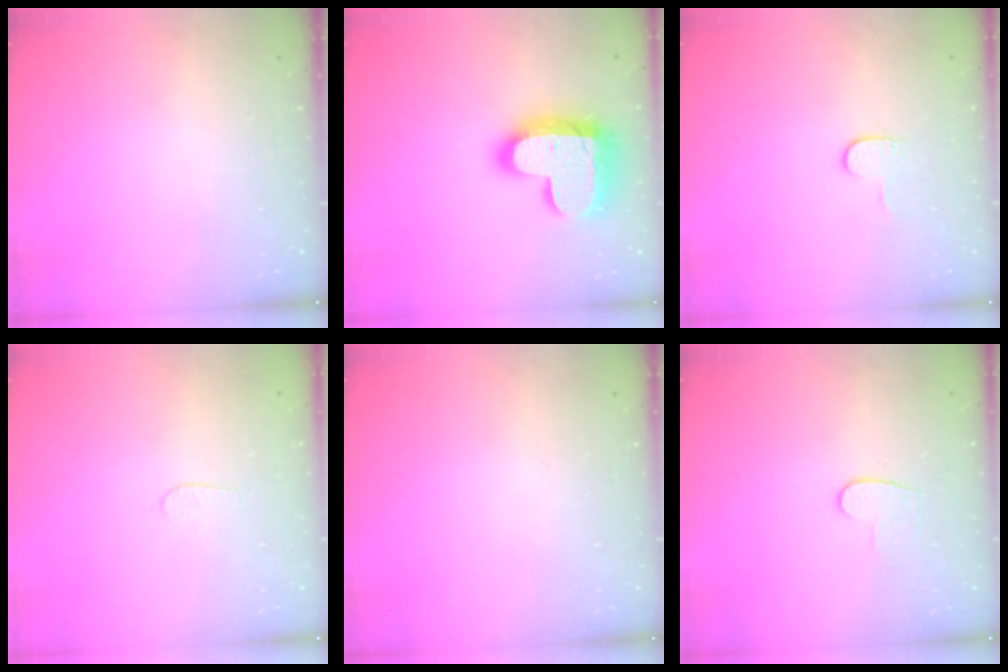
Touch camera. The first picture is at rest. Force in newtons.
{"total": 23.7, "press": 23.7, "slide": 1.6}
{"total": 3.4, "press": 3.4, "slide": 0.4}
{"total": 2.8, "press": 2.8, "slide": 0.3}
{"total": 0.0}
{"total": 6.6, "press": 6.6, "slide": 0.6}